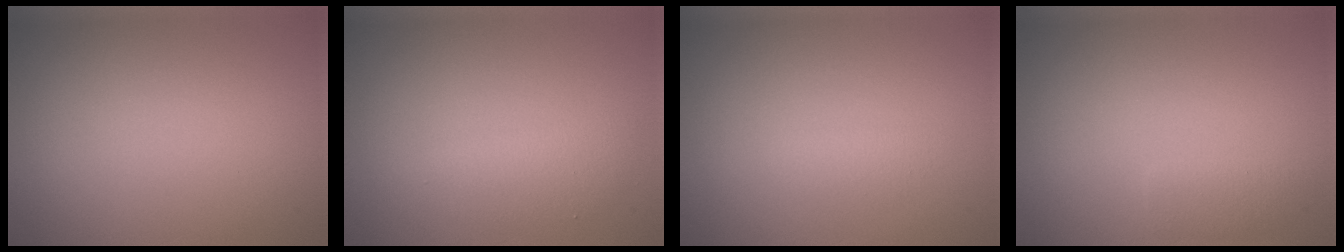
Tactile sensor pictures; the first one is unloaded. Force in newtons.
{"total": 2.0, "press": 2.0, "slide": 0.1}
{"total": 1.0, "press": 1.0, "slide": 0.1}
{"total": 1.3, "press": 1.3, "slide": 0.1}